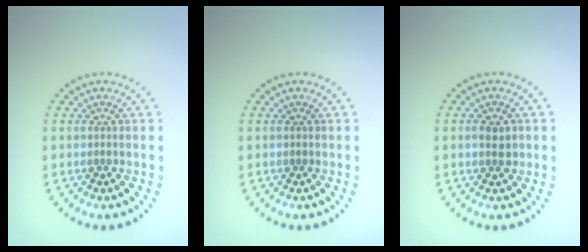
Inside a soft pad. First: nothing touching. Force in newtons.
{"total": 0.0}
{"total": 1.6, "press": 1.6, "slide": 0.2}